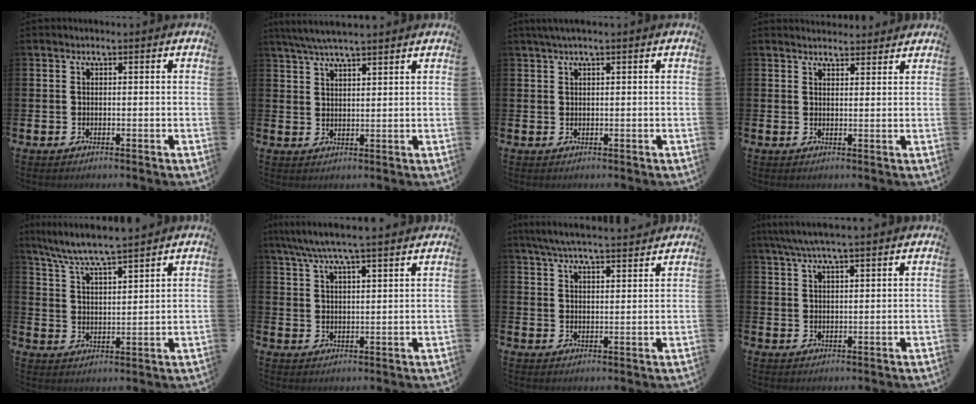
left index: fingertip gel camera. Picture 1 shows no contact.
{"total": 5.2, "force": [4.7, 0.4, 2.0], "torque": [-0.056, -0.008, 0.088]}
{"total": 1.3, "force": [0.9, 0.0, 1.0], "torque": [-0.018, 0.003, 0.015]}
{"total": 2.6, "force": [2.6, 0.6, -0.1], "torque": [0.013, -0.017, 0.043]}
{"total": 6.8, "force": [6.6, -0.1, 1.7], "torque": [-0.053, -0.039, 0.116]}
{"total": 6.3, "force": [5.8, 0.0, 2.4], "torque": [-0.069, -0.019, 0.106]}
{"total": 6.1, "force": [5.8, 0.3, 1.7], "torque": [-0.047, -0.026, 0.105]}
{"total": 5.0, "force": [4.6, 0.2, 2.2], "torque": [-0.059, -0.006, 0.084]}